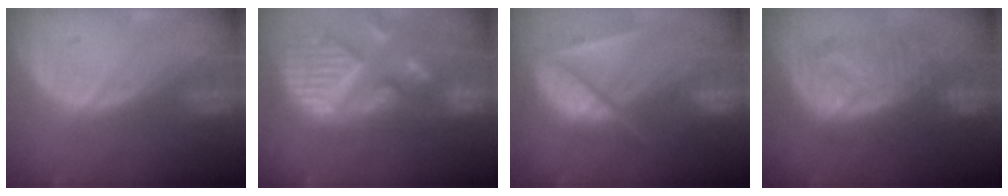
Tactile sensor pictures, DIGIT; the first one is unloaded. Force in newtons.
{"total": 13.7, "press": 11.6, "slide": 7.3}
{"total": 9.8, "press": 8.4, "slide": 5.0}
{"total": 9.8, "press": 9.8, "slide": 0.6}